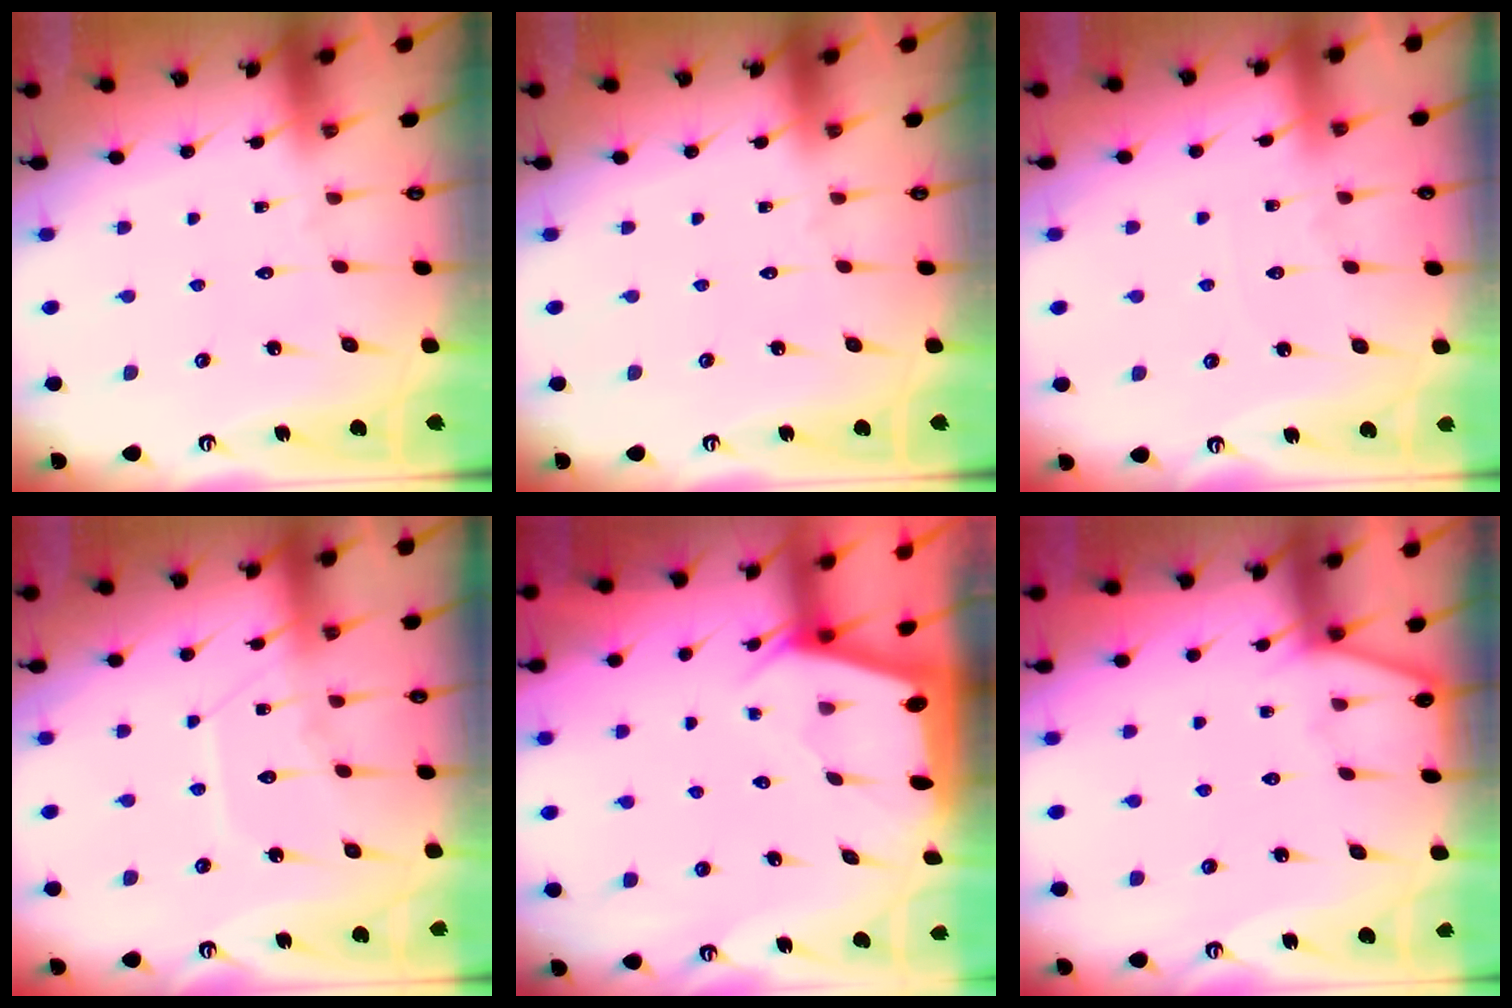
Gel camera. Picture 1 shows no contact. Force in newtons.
{"total": 0.0}
{"total": 3.1, "press": 3.1, "slide": 0.5}
{"total": 10.7, "press": 10.7, "slide": 1.1}
{"total": 1.9, "press": 1.8, "slide": 0.3}
{"total": 2.9, "press": 2.9, "slide": 0.3}